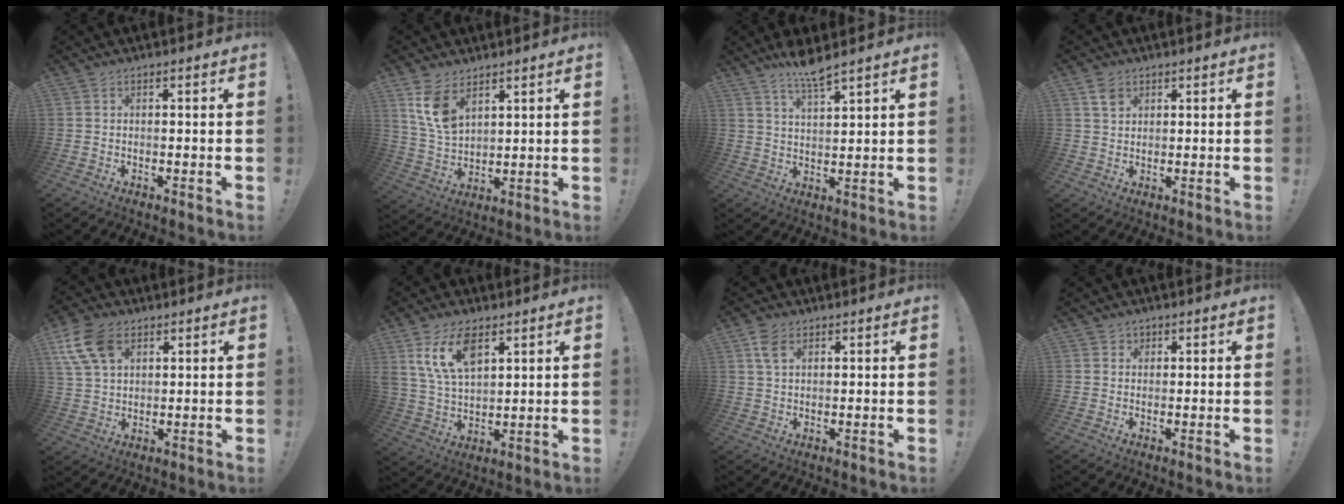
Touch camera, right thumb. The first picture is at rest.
{"total": 9.6, "force": [5.7, 5.5, 5.5], "torque": [-0.108, -0.023, 0.110]}
{"total": 6.6, "force": [5.6, 0.3, 3.5], "torque": [-0.071, -0.033, 0.098]}
{"total": 3.6, "force": [2.1, 2.5, 1.4], "torque": [-0.013, -0.007, 0.038]}
{"total": 12.1, "force": [5.6, 7.7, 7.4], "torque": [-0.139, -0.014, 0.110]}
{"total": 12.4, "force": [6.9, 6.6, 8.0], "torque": [-0.165, -0.020, 0.127]}
{"total": 4.8, "force": [2.4, 2.8, 3.1], "torque": [-0.053, -0.003, 0.046]}
{"total": 1.7, "force": [1.0, 1.4, 0.1], "torque": [0.005, -0.005, 0.016]}